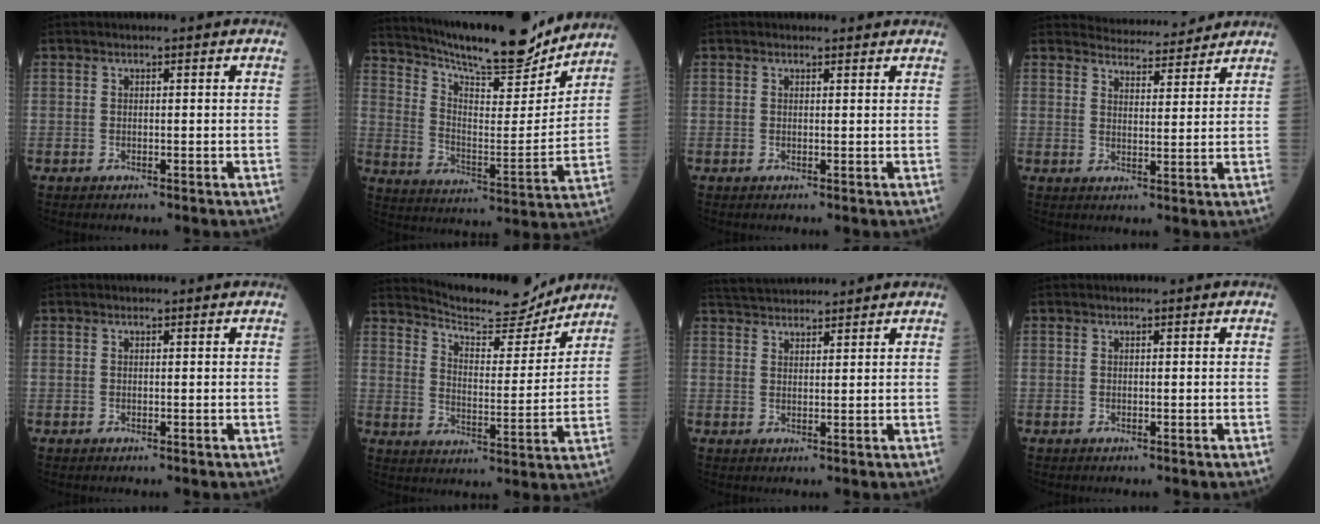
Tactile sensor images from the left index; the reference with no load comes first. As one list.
[{"total": 20.3, "force": [18.5, 2.6, 8.0], "torque": [-0.147, -0.020, 0.284]}, {"total": 1.0, "force": [1.0, 0.3, 0.0], "torque": [-0.011, -0.001, 0.009]}, {"total": 8.3, "force": [8.1, 1.5, 1.0], "torque": [-0.011, 0.007, 0.107]}, {"total": 0.0}, {"total": 13.4, "force": [12.9, 1.5, 3.1], "torque": [-0.055, -0.010, 0.193]}, {"total": 6.9, "force": [6.6, 0.8, 1.8], "torque": [-0.035, 0.037, 0.109]}, {"total": 0.0}]